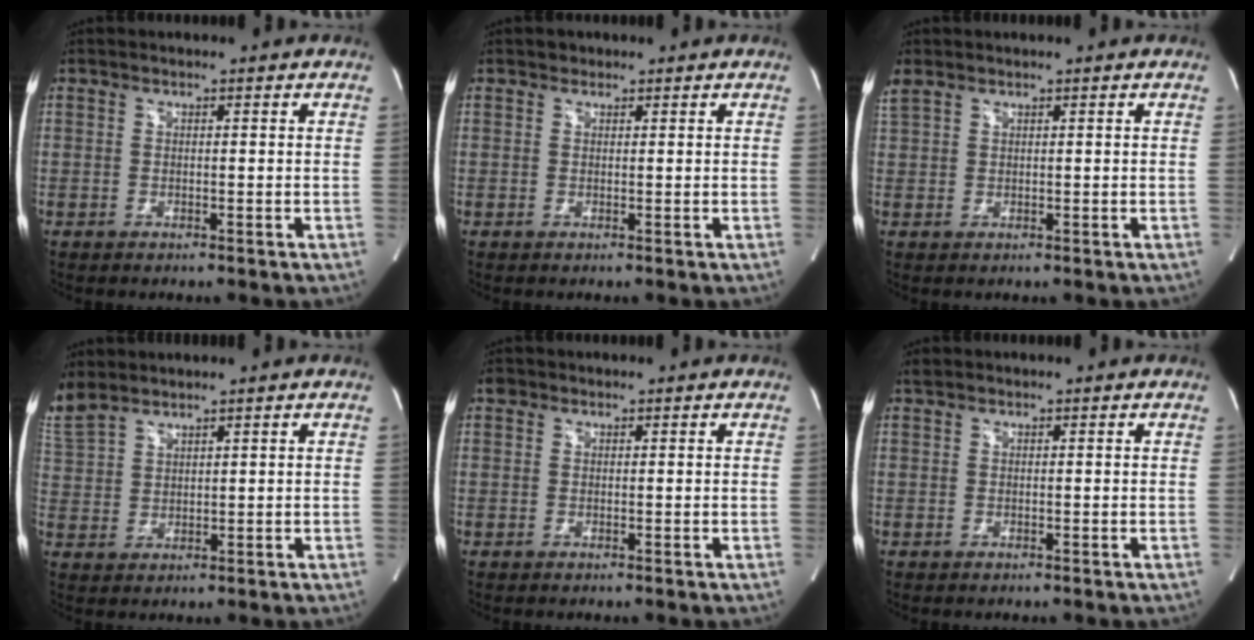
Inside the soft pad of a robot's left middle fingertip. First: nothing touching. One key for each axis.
{"total": 0.8, "fx": 0.6, "fy": 0.5, "fz": 0.0, "tx": -0.001, "ty": -0.001, "tz": 0.008}
{"total": 2.5, "fx": 2.0, "fy": 1.0, "fz": 1.1, "tx": -0.047, "ty": 0.025, "tz": 0.051}
{"total": 6.7, "fx": 6.1, "fy": 1.9, "fz": 2.3, "tx": -0.076, "ty": 0.013, "tz": 0.139}
{"total": 1.0, "fx": 0.6, "fy": 0.7, "fz": 0.2, "tx": 0.000, "ty": 0.007, "tz": 0.008}
{"total": 0.7, "fx": 0.6, "fy": 0.4, "fz": 0.1, "tx": -0.005, "ty": 0.011, "tz": 0.010}